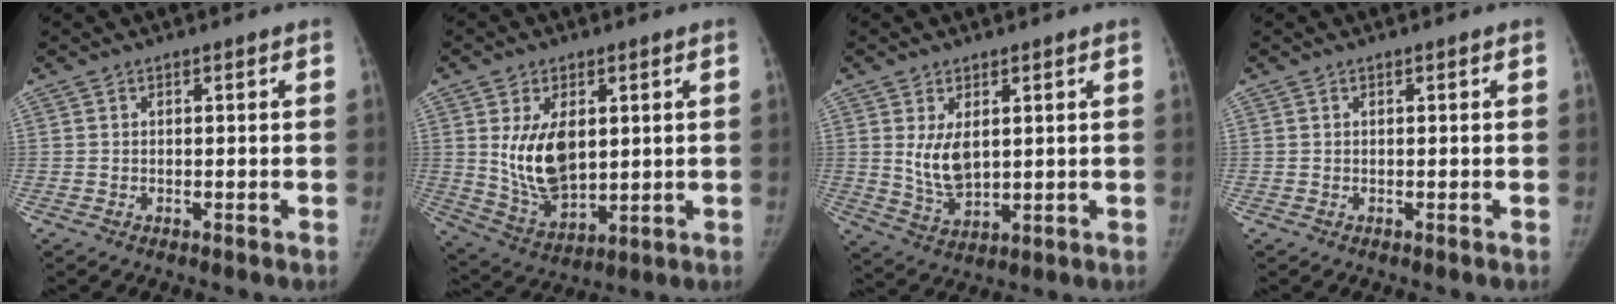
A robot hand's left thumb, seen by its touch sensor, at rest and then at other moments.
{"total": 12.3, "force": [2.2, 7.4, 9.5], "torque": [-0.144, -0.019, 0.056]}
{"total": 6.7, "force": [1.6, 3.9, 5.2], "torque": [-0.085, -0.017, 0.043]}
{"total": 0.0}